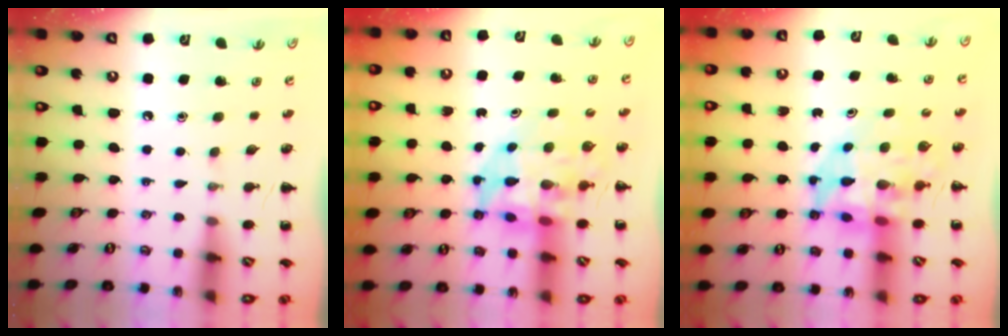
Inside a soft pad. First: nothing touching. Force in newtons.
{"total": 6.4, "press": 6.2, "slide": 1.9}
{"total": 6.4, "press": 6.2, "slide": 1.9}